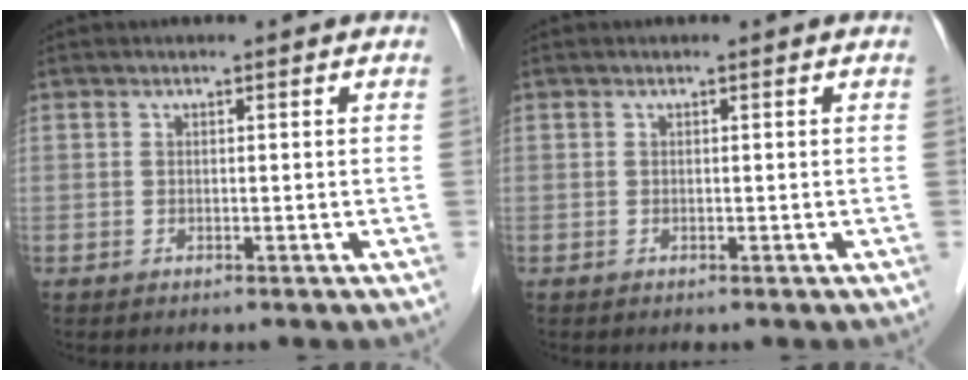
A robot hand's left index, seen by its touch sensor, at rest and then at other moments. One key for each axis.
{"total": 0.0}